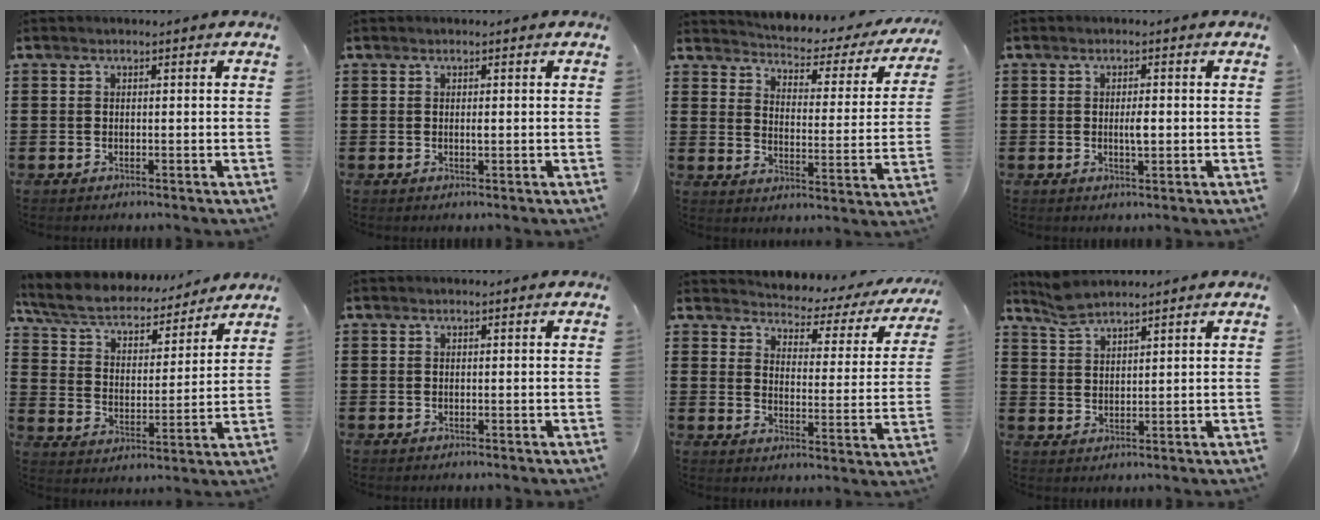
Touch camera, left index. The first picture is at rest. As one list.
[{"total": 0.7, "force": [0.0, 0.1, 0.7], "torque": [-0.012, -0.003, 0.000]}, {"total": 2.3, "force": [2.1, 0.6, 0.7], "torque": [-0.032, -0.026, 0.024]}, {"total": 2.3, "force": [-0.1, 0.6, 2.2], "torque": [-0.042, -0.001, -0.003]}, {"total": 6.2, "force": [5.4, 1.7, 2.6], "torque": [-0.075, -0.036, 0.089]}, {"total": 0.0}, {"total": 2.8, "force": [2.6, 0.7, 0.5], "torque": [-0.022, -0.032, 0.034]}, {"total": 3.3, "force": [3.1, 0.4, 0.9], "torque": [-0.027, -0.006, 0.059]}]